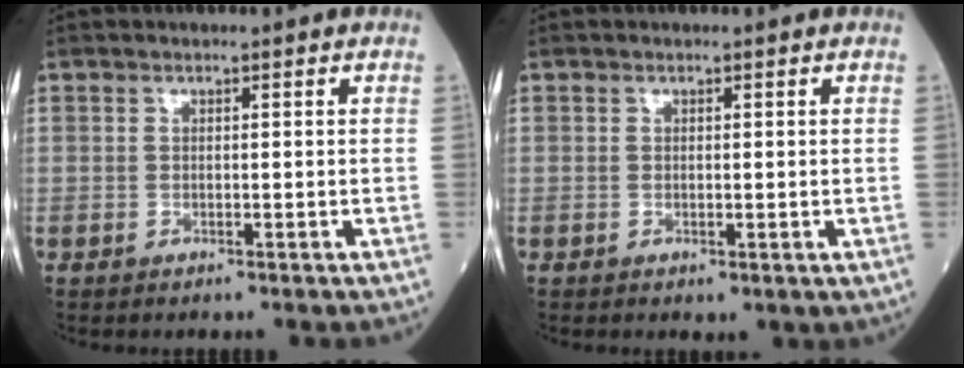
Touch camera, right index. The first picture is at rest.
{"total": 0.7, "force": [0.1, 0.5, 0.5], "torque": [-0.011, -0.005, 0.006]}